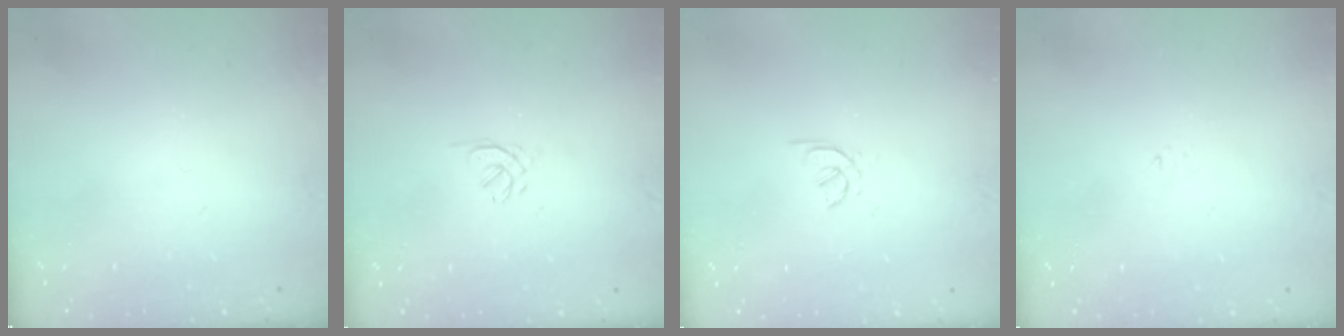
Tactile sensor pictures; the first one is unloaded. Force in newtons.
{"total": 1.6, "press": 1.5, "slide": 0.5}
{"total": 1.2, "press": 1.2, "slide": 0.4}
{"total": 1.2, "press": 1.1, "slide": 0.2}